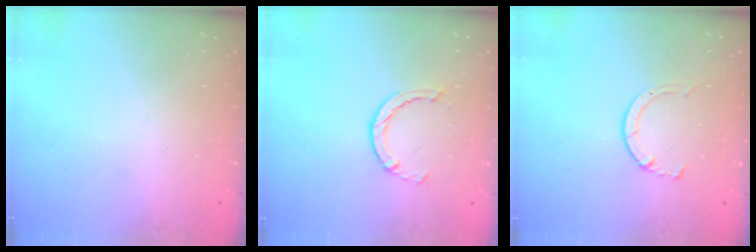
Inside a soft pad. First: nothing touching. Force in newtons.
{"total": 2.5, "press": 2.4, "slide": 0.4}
{"total": 2.8, "press": 2.8, "slide": 0.4}